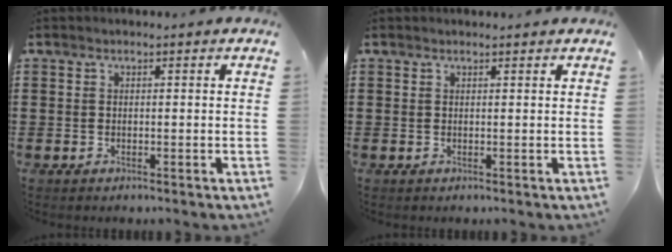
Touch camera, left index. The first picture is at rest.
{"total": 0.5, "force": [0.5, 0.0, 0.2], "torque": [-0.006, -0.002, 0.010]}